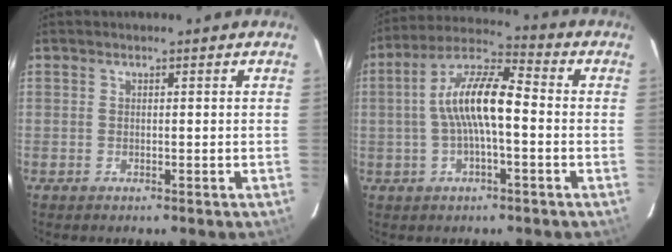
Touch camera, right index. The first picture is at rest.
{"total": 11.3, "force": [-0.9, 3.1, 10.8], "torque": [-0.207, 0.021, -0.020]}